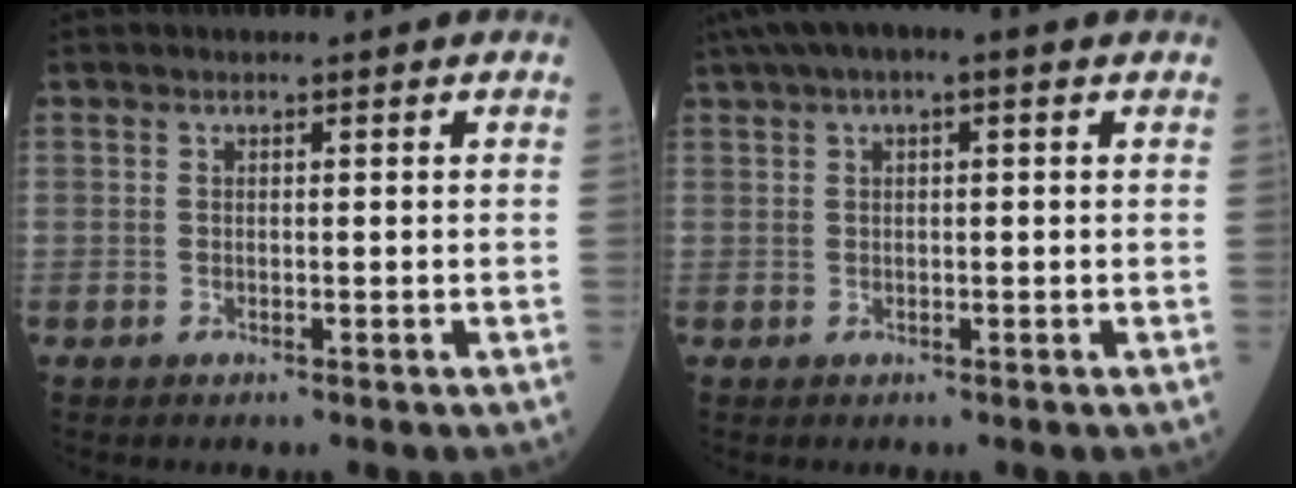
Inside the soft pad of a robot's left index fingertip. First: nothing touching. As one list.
[{"total": 7.1, "force": [4.2, 1.8, 5.5], "torque": [-0.098, 0.042, 0.066]}]